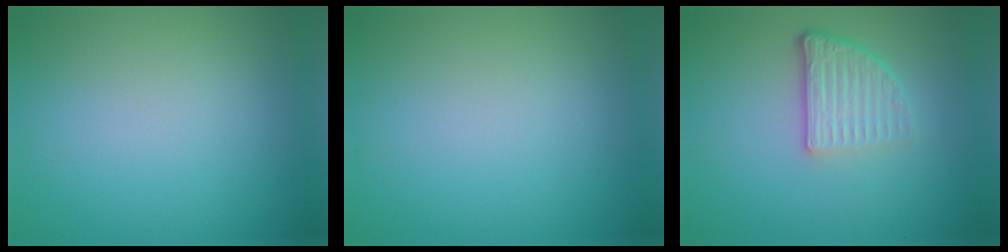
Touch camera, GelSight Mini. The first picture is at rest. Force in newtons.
{"total": 0.0}
{"total": 3.8, "press": 2.5, "slide": 2.8}